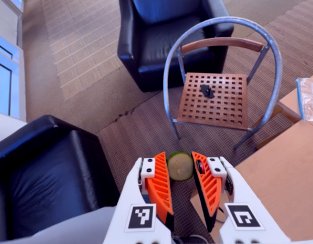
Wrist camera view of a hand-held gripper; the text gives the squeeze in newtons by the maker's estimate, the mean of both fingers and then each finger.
{"total": 9.7, "left": 9.7, "right": 9.6}